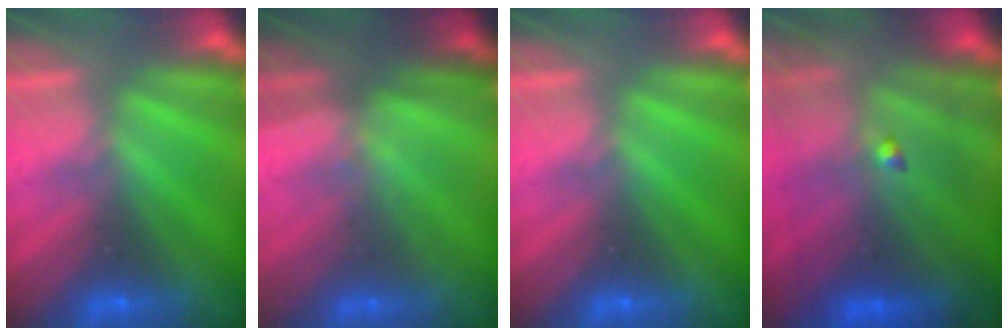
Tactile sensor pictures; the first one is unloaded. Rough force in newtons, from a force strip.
{"total": 1.3}
{"total": 0.0}
{"total": 8.8}